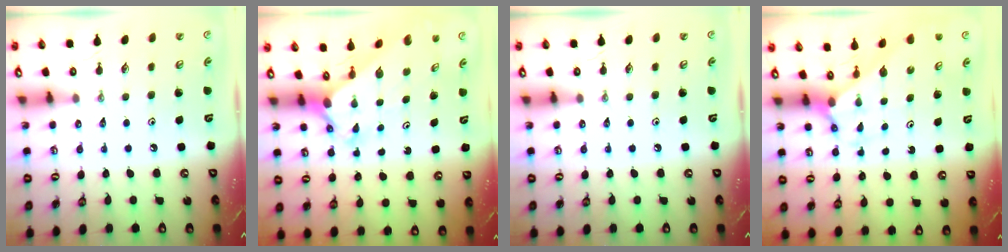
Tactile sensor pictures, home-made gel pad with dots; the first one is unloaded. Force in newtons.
{"total": 2.3, "press": 2.3, "slide": 0.1}
{"total": 0.0}
{"total": 1.8, "press": 1.7, "slide": 0.2}